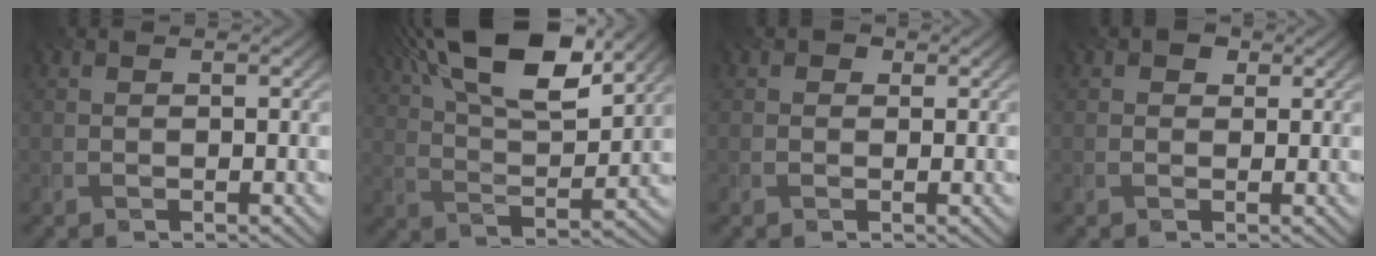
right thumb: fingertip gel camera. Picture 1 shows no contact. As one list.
[{"total": 15.9, "force": [9.5, 5.5, 11.4], "torque": [-0.223, 0.022, 0.148]}, {"total": 0.8, "force": [0.1, 0.8, 0.1], "torque": [0.003, -0.003, -0.001]}, {"total": 1.2, "force": [0.3, 1.1, 0.3], "torque": [0.000, -0.001, 0.001]}]